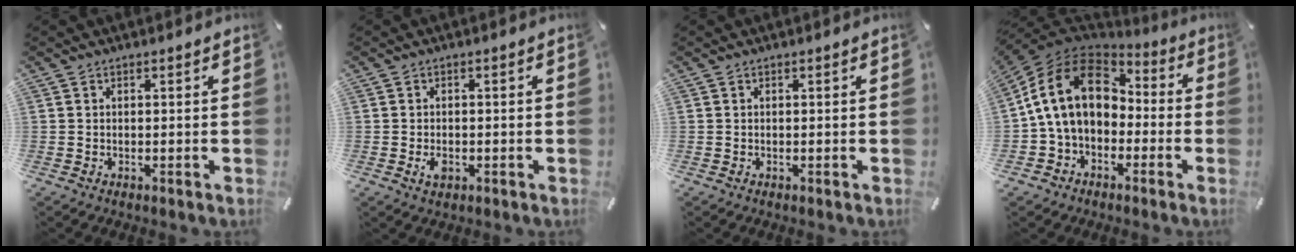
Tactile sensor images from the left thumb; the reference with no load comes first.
{"total": 2.6, "force": [-0.8, 1.6, 1.8], "torque": [-0.039, 0.000, -0.015]}
{"total": 0.0}
{"total": 17.2, "force": [2.3, 12.8, 11.3], "torque": [-0.234, 0.018, 0.038]}